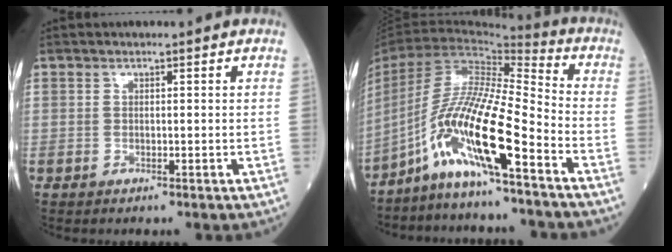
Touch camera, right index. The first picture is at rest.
{"total": 16.7, "force": [-9.2, 1.2, 13.9], "torque": [-0.282, -0.012, -0.174]}